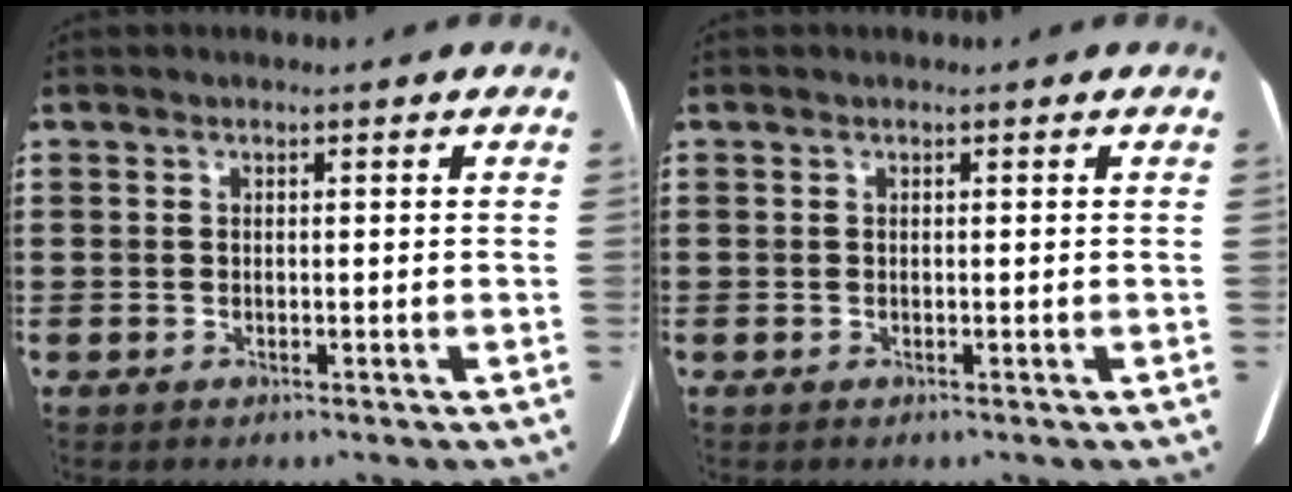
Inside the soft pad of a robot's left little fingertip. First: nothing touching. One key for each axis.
{"total": 0.0}